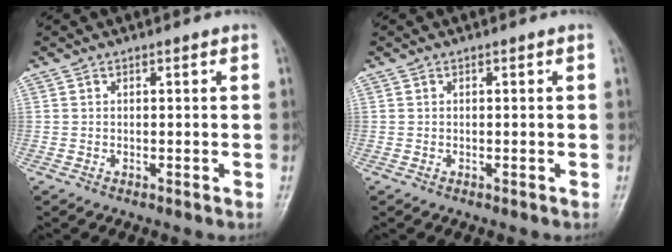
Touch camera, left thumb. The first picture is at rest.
{"total": 0.0}